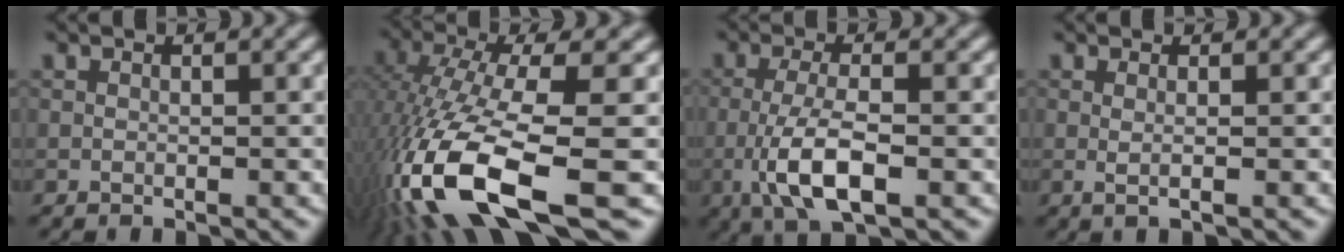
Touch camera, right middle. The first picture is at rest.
{"total": 14.4, "force": [-5.7, 4.3, 12.5], "torque": [-0.270, -0.028, -0.090]}
{"total": 5.6, "force": [-1.4, 1.8, 5.1], "torque": [-0.104, -0.005, -0.029]}
{"total": 1.3, "force": [0.1, 0.4, 1.3], "torque": [-0.021, 0.001, -0.003]}